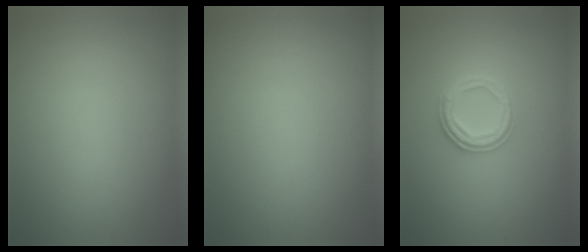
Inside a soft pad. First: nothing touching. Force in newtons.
{"total": 0.0}
{"total": 2.5, "press": 2.4, "slide": 0.6}